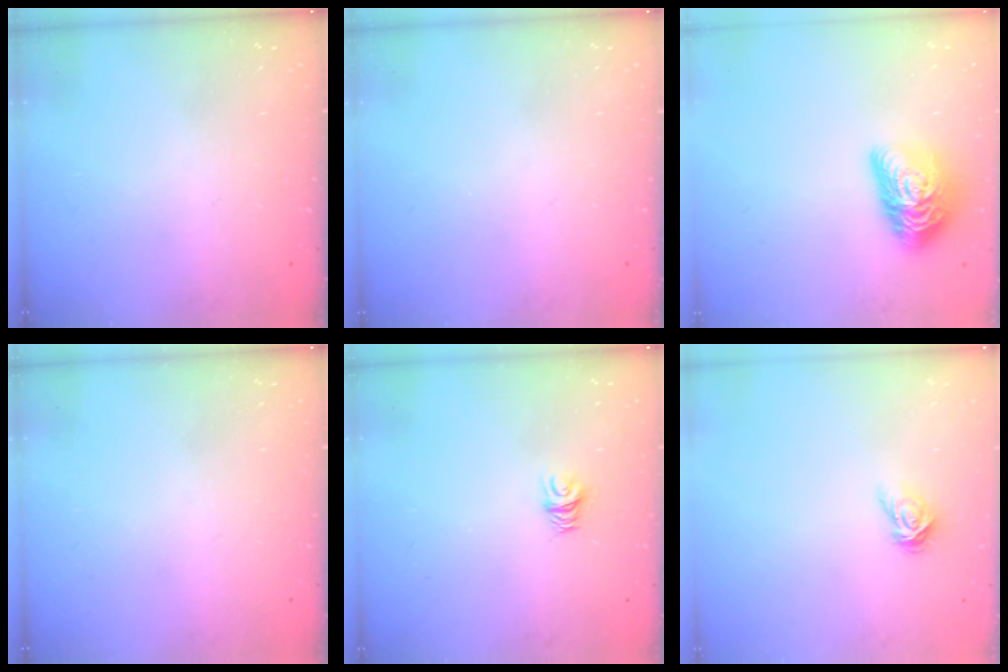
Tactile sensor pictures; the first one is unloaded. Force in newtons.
{"total": 0.0}
{"total": 14.9, "press": 14.9, "slide": 0.8}
{"total": 0.0}
{"total": 6.2, "press": 6.2, "slide": 0.5}
{"total": 4.8, "press": 4.8, "slide": 0.3}